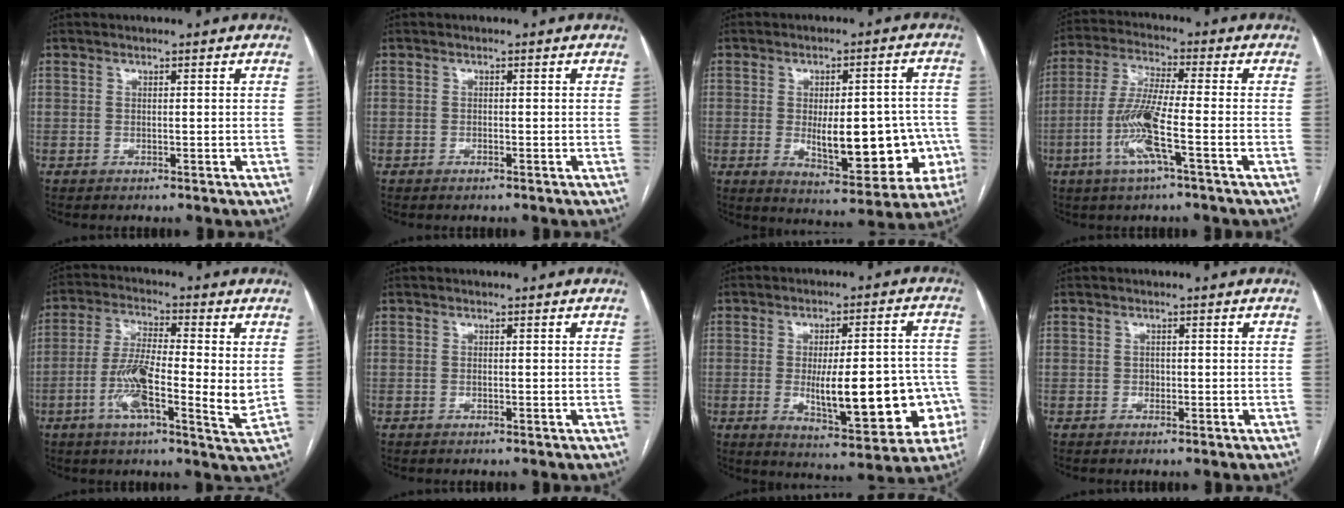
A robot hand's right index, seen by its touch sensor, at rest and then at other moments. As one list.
[{"total": 0.5, "force": [-0.4, 0.1, 0.3], "torque": [-0.011, -0.001, -0.004]}, {"total": 15.3, "force": [-2.8, 6.0, 13.8], "torque": [-0.172, 0.017, -0.018]}, {"total": 10.1, "force": [-3.4, 0.1, 9.5], "torque": [-0.198, -0.006, -0.073]}, {"total": 12.4, "force": [-1.5, 2.2, 12.1], "torque": [-0.218, -0.003, -0.036]}, {"total": 0.0}, {"total": 17.7, "force": [-3.7, 5.1, 16.6], "torque": [-0.193, 0.020, -0.031]}, {"total": 0.7, "force": [-0.2, 0.6, 0.4], "torque": [-0.004, 0.003, -0.003]}]